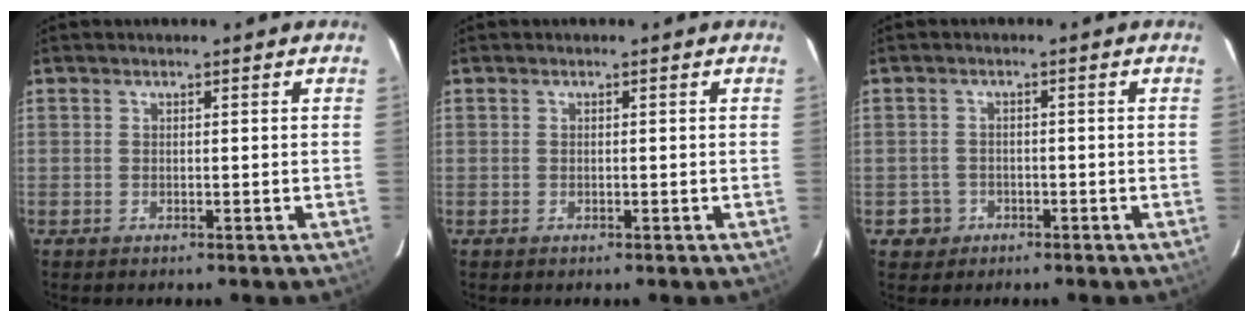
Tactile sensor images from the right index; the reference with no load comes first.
{"total": 0.0}
{"total": 3.4, "force": [-1.3, 3.1, 0.1], "torque": [-0.012, 0.013, -0.018]}